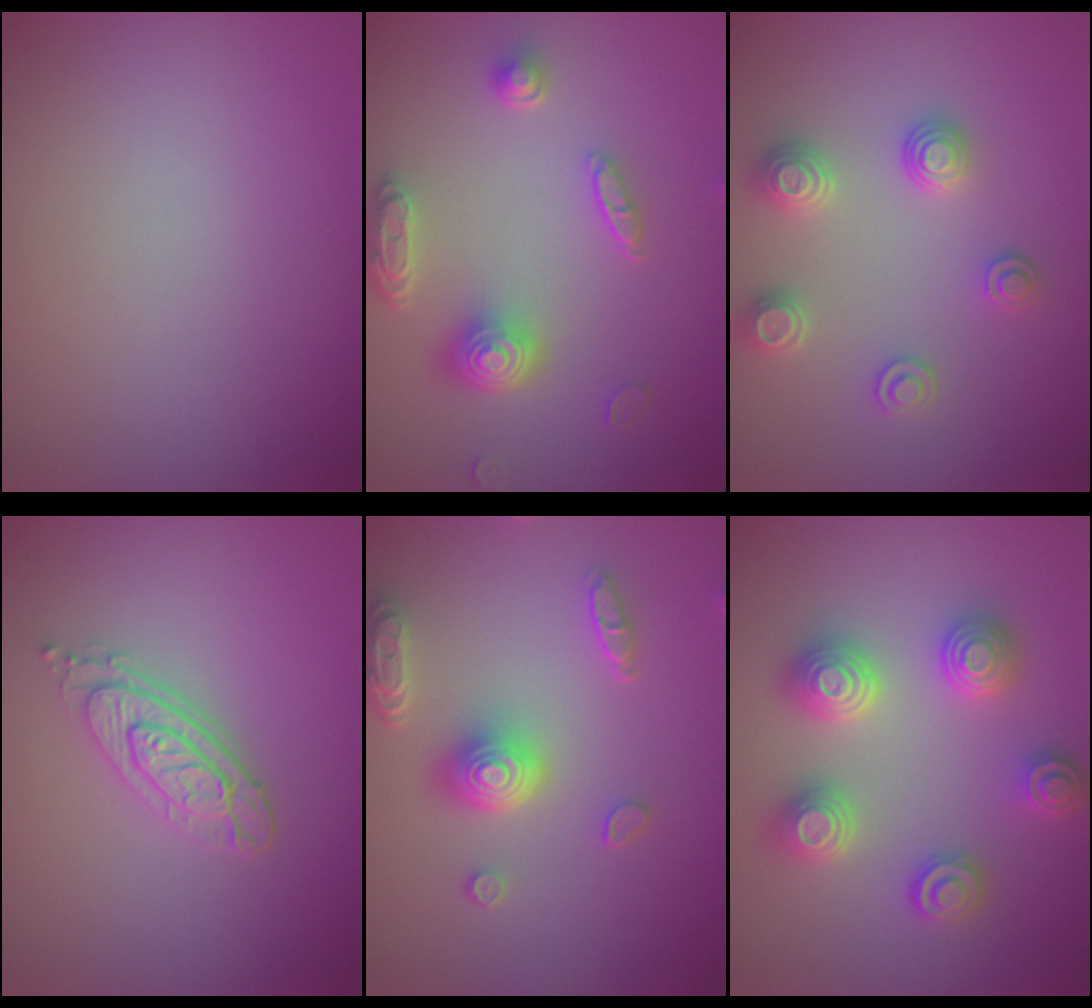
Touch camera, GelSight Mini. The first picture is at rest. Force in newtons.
{"total": 4.7, "press": 3.8, "slide": 2.8}
{"total": 2.9, "press": 2.8, "slide": 0.6}
{"total": 3.3, "press": 2.7, "slide": 1.9}
{"total": 5.0, "press": 3.9, "slide": 3.1}
{"total": 4.8, "press": 4.7, "slide": 0.6}